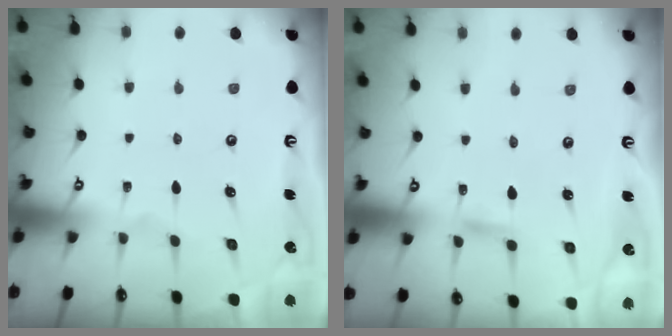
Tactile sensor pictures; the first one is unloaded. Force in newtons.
{"total": 1.8, "press": 1.8, "slide": 0.1}